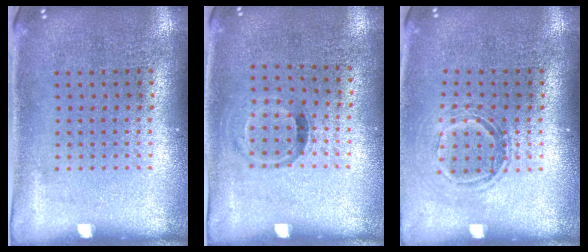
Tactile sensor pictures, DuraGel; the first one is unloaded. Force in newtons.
{"total": 0.8, "press": 0.5, "slide": 0.6}
{"total": 1.5, "press": 1.2, "slide": 0.9}